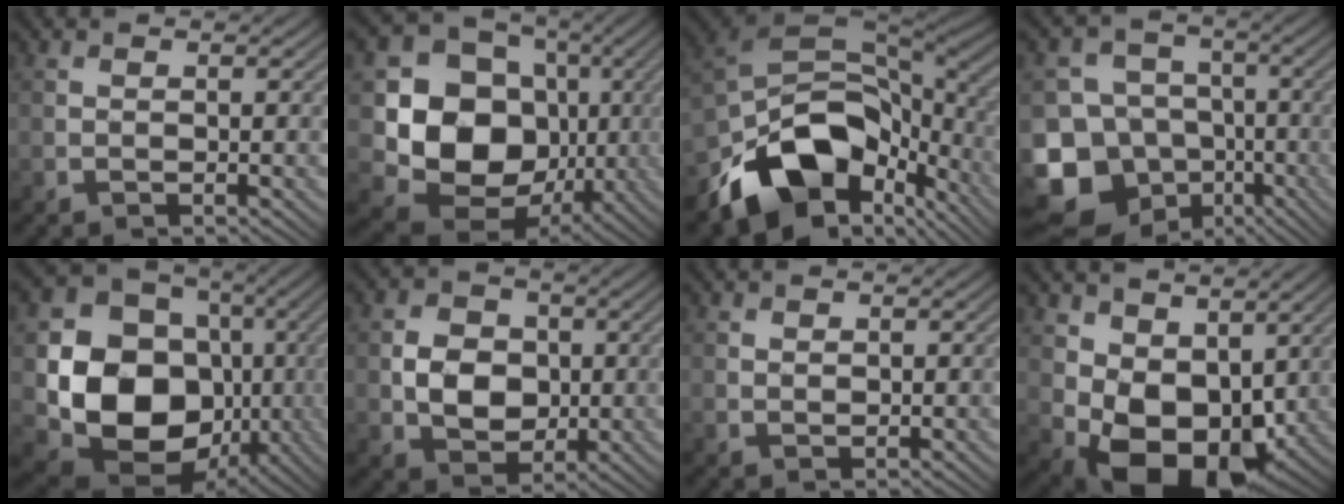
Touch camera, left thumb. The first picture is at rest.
{"total": 14.3, "force": [-0.1, 12.2, 7.5], "torque": [-0.157, -0.030, -0.007]}
{"total": 16.2, "force": [-7.1, 10.3, 10.4], "torque": [-0.194, -0.026, -0.125]}
{"total": 17.4, "force": [-7.9, 14.4, 5.7], "torque": [-0.180, -0.032, -0.131]}
{"total": 15.3, "force": [-1.4, 12.6, 8.4], "torque": [-0.174, -0.036, -0.025]}
{"total": 6.0, "force": [0.0, 4.9, 3.4], "torque": [-0.069, 0.001, -0.006]}
{"total": 0.6, "force": [0.4, 0.4, 0.2], "torque": [-0.004, -0.004, 0.009]}
{"total": 10.5, "force": [1.3, 7.3, 7.3], "torque": [-0.143, -0.027, 0.031]}